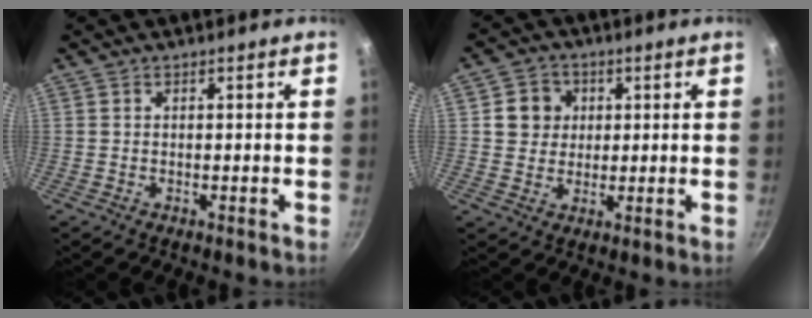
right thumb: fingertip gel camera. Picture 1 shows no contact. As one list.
[{"total": 6.1, "force": [1.4, 5.6, 1.9], "torque": [0.004, 0.006, 0.018]}]